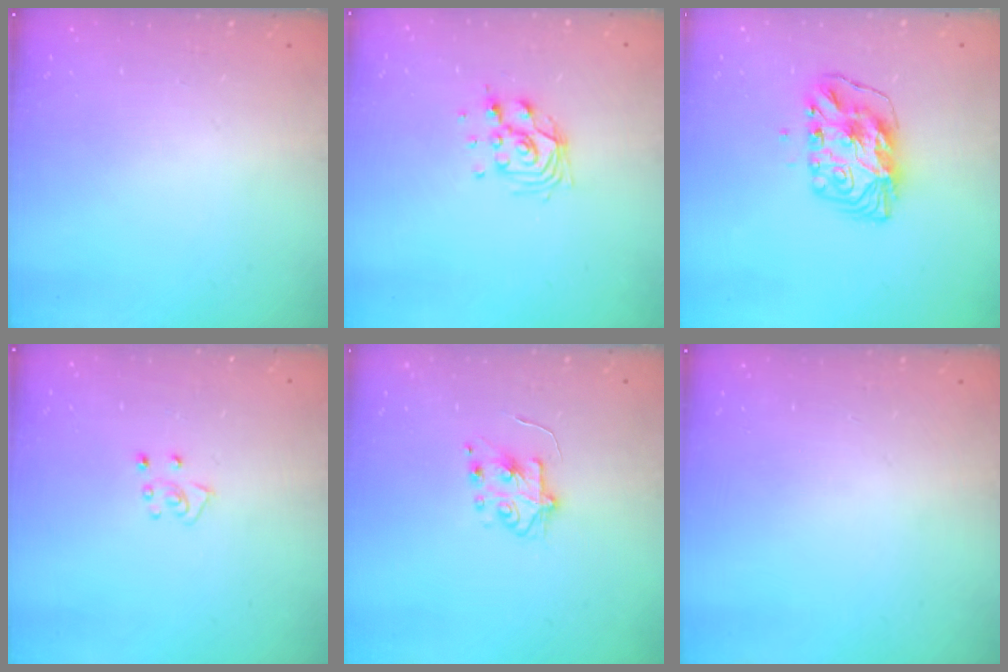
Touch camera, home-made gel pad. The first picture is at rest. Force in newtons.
{"total": 11.0, "press": 10.6, "slide": 2.9}
{"total": 10.3, "press": 10.3, "slide": 0.8}
{"total": 4.2, "press": 4.2, "slide": 0.4}
{"total": 5.8, "press": 5.8, "slide": 0.6}
{"total": 0.0}